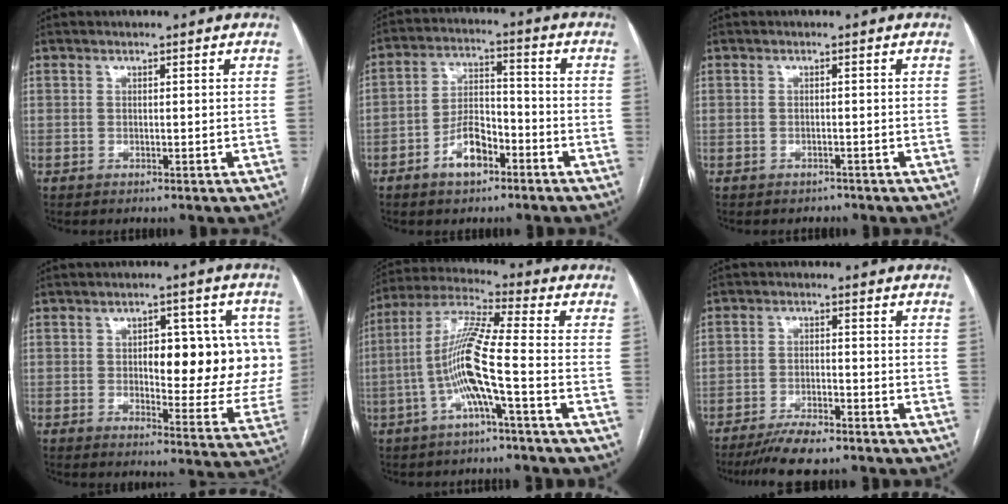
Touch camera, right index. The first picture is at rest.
{"total": 7.6, "force": [-4.2, 3.6, 5.2], "torque": [-0.102, 0.018, -0.076]}
{"total": 1.4, "force": [-1.3, 0.7, 0.0], "torque": [-0.006, 0.000, -0.018]}
{"total": 15.3, "force": [1.6, 6.0, 14.0], "torque": [-0.161, 0.013, 0.026]}
{"total": 11.0, "force": [-3.0, -0.3, 10.5], "torque": [-0.216, 0.012, -0.066]}
{"total": 7.5, "force": [-6.3, 1.2, 4.0], "torque": [-0.065, -0.018, -0.107]}